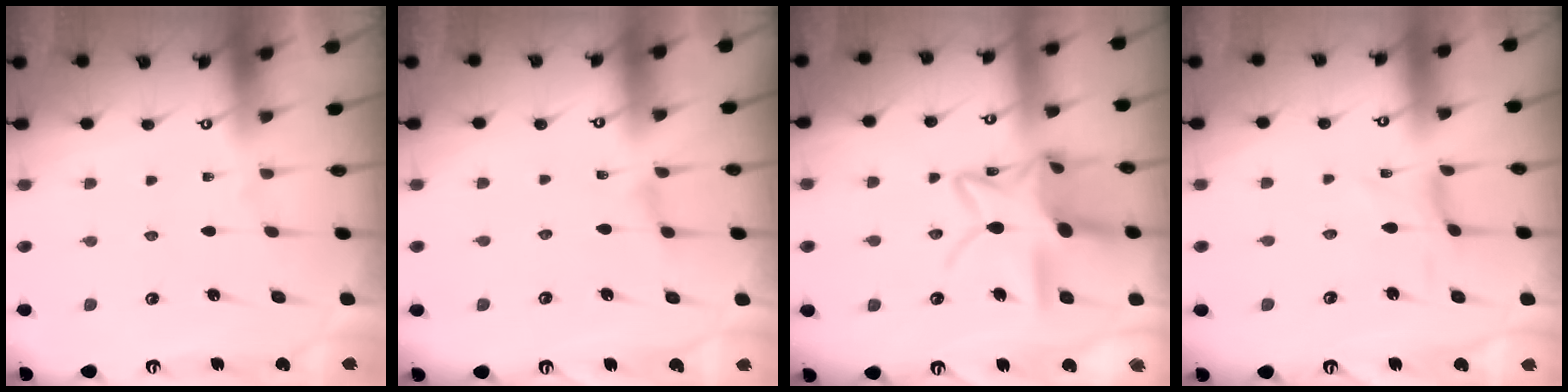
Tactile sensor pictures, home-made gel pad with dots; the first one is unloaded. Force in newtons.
{"total": 0.8, "press": 0.8, "slide": 0.2}
{"total": 17.6, "press": 17.6, "slide": 1.4}
{"total": 0.0}